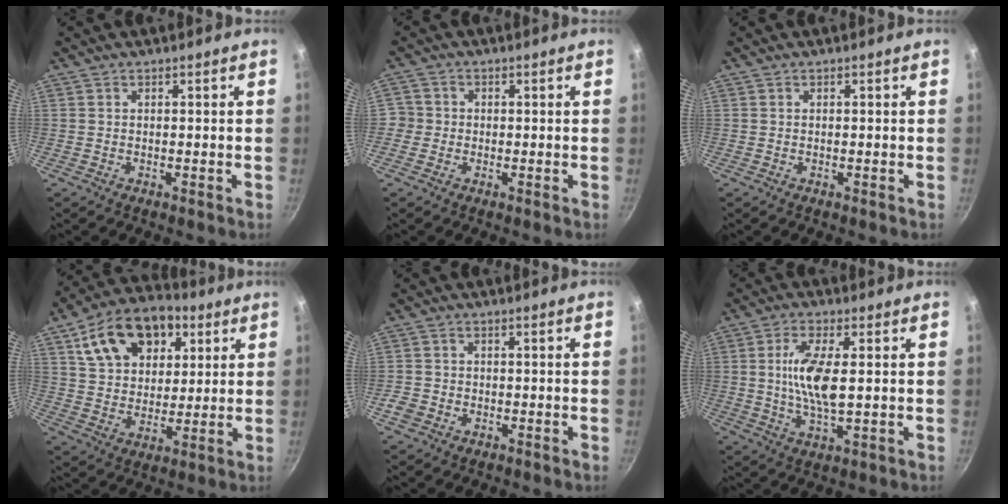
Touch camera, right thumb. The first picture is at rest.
{"total": 2.9, "force": [-0.9, 2.7, 0.5], "torque": [0.010, 0.013, -0.021]}
{"total": 0.0}
{"total": 18.3, "force": [7.7, 12.2, 11.3], "torque": [-0.161, 0.000, 0.124]}
{"total": 3.6, "force": [-1.5, 2.8, 1.6], "torque": [-0.029, 0.015, -0.027]}
{"total": 9.9, "force": [0.9, 3.5, 9.2], "torque": [-0.182, -0.003, 0.017]}